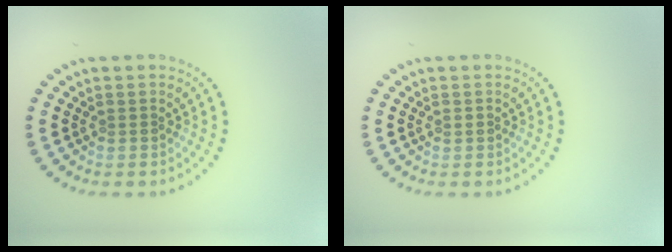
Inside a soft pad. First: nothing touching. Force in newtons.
{"total": 0.6, "press": 0.6, "slide": 0.1}